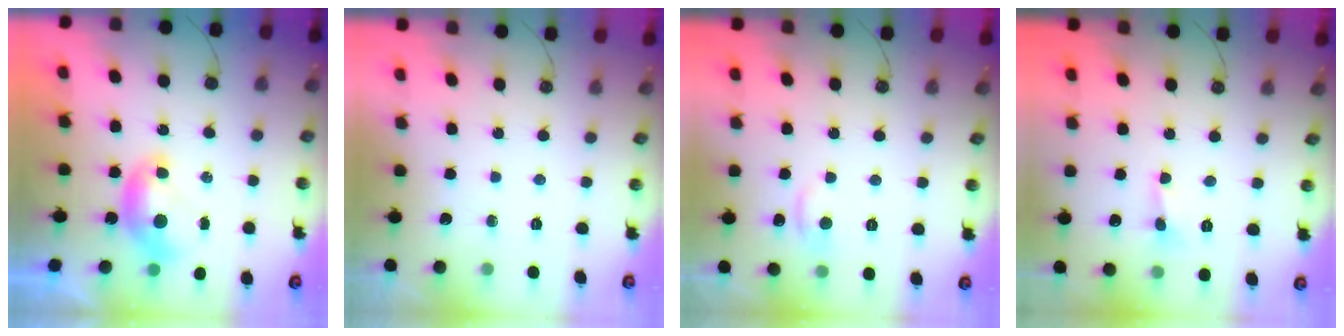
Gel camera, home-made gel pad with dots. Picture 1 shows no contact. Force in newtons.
{"total": 0.0}
{"total": 1.2, "press": 0.7, "slide": 0.9}
{"total": 1.3, "press": 1.2, "slide": 0.5}